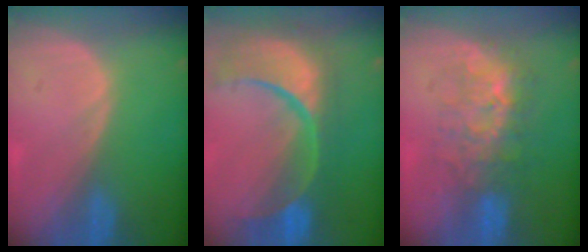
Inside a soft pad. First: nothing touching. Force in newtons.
{"total": 13.7, "press": 10.8, "slide": 8.3}
{"total": 7.9, "press": 7.6, "slide": 2.2}